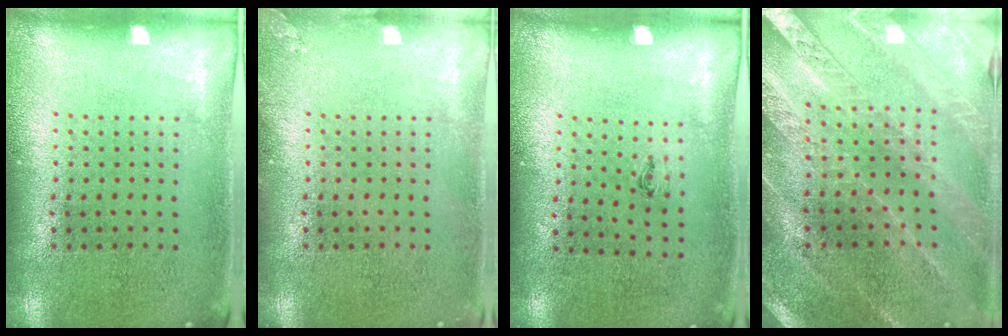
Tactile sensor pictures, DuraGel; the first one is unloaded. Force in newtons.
{"total": 0.8, "press": 0.8, "slide": 0.1}
{"total": 0.5, "press": 0.2, "slide": 0.5}
{"total": 2.4, "press": 2.4, "slide": 0.3}